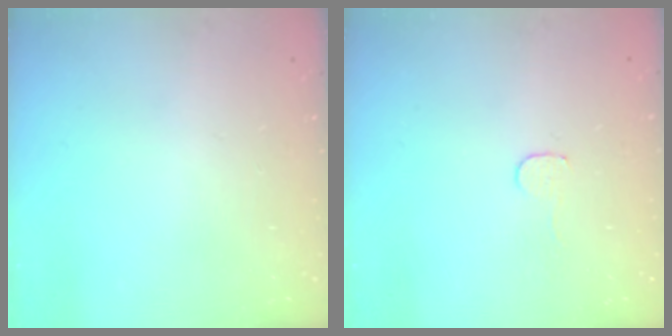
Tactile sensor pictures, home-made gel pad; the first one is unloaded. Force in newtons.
{"total": 3.5, "press": 3.5, "slide": 0.3}